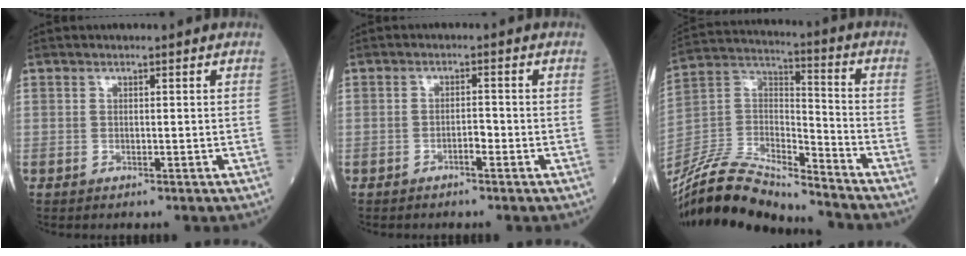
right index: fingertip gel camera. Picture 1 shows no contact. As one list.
[{"total": 1.9, "force": [-0.9, 0.6, 1.5], "torque": [-0.022, 0.004, -0.018]}, {"total": 18.4, "force": [-17.0, 2.6, 6.7], "torque": [-0.139, 0.025, -0.316]}]